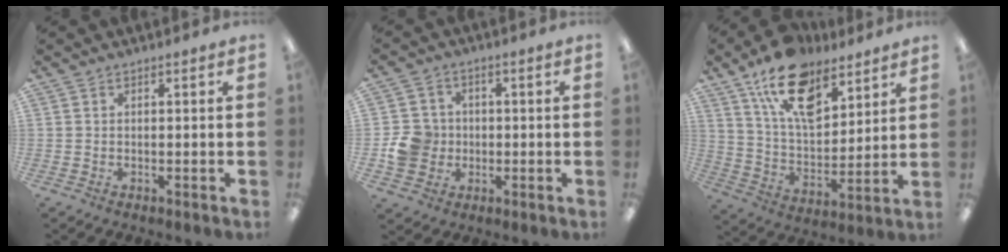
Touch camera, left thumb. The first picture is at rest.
{"total": 7.9, "force": [-0.8, 7.5, 2.4], "torque": [-0.045, 0.013, -0.012]}
{"total": 16.9, "force": [11.0, 8.6, 9.5], "torque": [-0.164, -0.046, 0.198]}